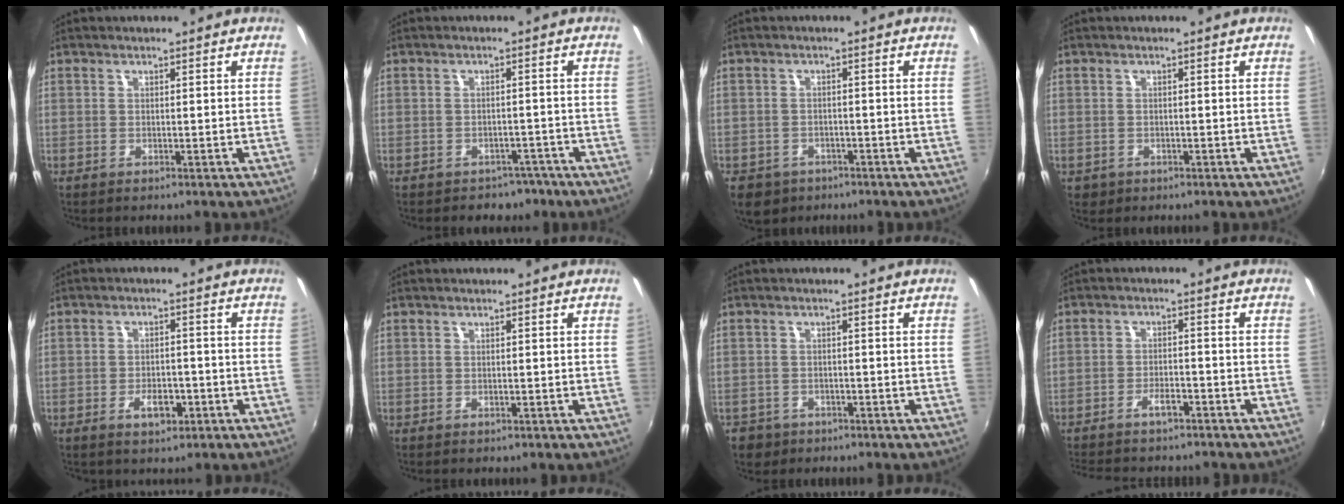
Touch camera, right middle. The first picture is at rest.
{"total": 4.9, "force": [-3.7, 3.1, 1.0], "torque": [-0.020, 0.008, -0.039]}
{"total": 6.4, "force": [-3.7, 4.7, 2.3], "torque": [-0.062, -0.010, -0.053]}
{"total": 2.0, "force": [-0.7, 1.7, 0.8], "torque": [-0.019, -0.003, -0.006]}
{"total": 4.3, "force": [-2.2, 2.4, 2.8], "torque": [-0.053, 0.002, -0.030]}
{"total": 0.0}
{"total": 5.1, "force": [-2.8, 4.0, 1.2], "torque": [-0.043, -0.002, -0.041]}
{"total": 8.1, "force": [-6.8, 2.5, 3.5], "torque": [-0.087, 0.000, -0.105]}